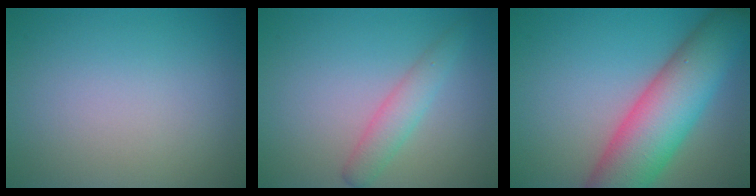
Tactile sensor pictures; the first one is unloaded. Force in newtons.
{"total": 1.7, "press": 1.7, "slide": 0.1}
{"total": 10.3, "press": 10.3, "slide": 0.6}